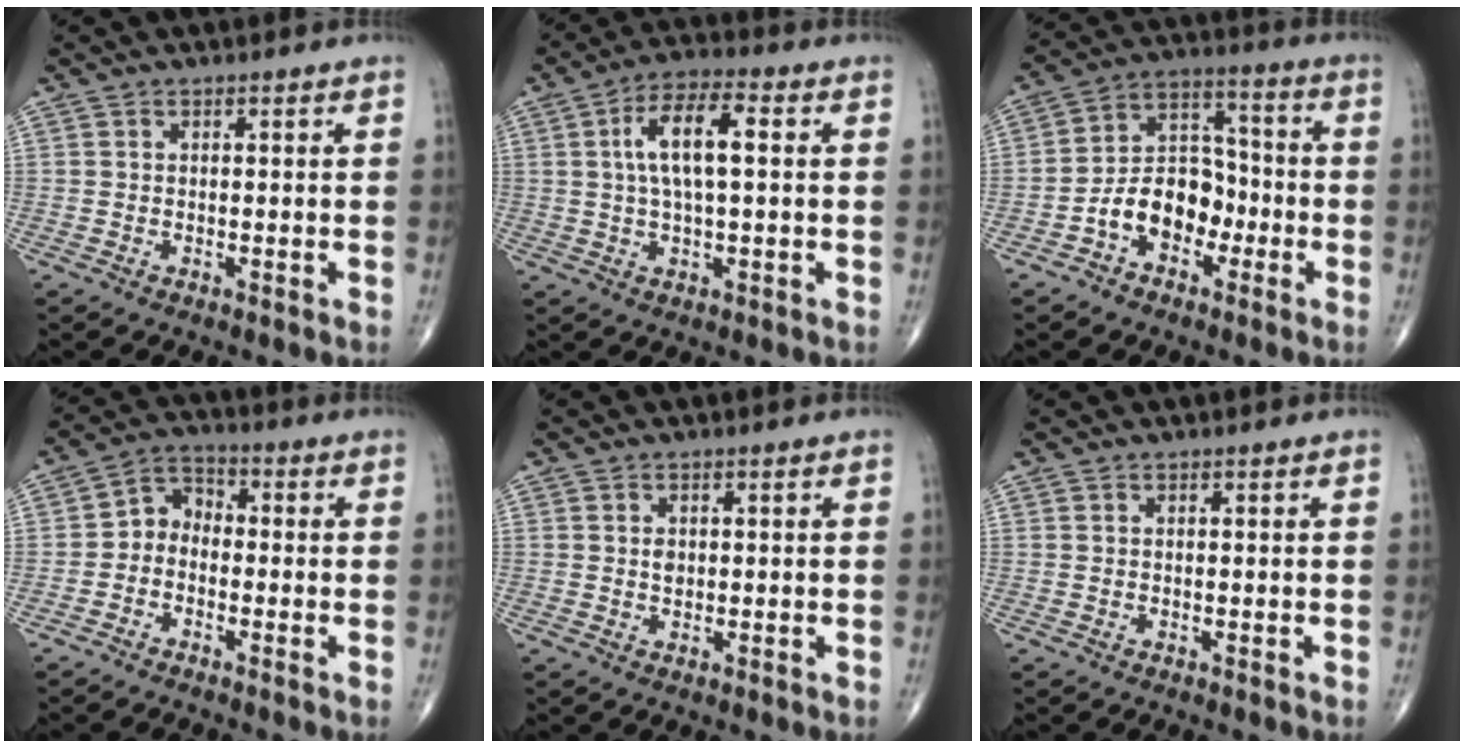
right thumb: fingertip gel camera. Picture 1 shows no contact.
{"total": 9.7, "force": [1.6, 3.5, 9.0], "torque": [-0.167, 0.019, 0.022]}
{"total": 11.2, "force": [-4.0, 7.8, 7.0], "torque": [-0.086, 0.050, -0.080]}
{"total": 5.2, "force": [-1.4, 4.0, 2.9], "torque": [-0.026, 0.027, -0.046]}
{"total": 1.4, "force": [0.1, 1.0, 0.9], "torque": [-0.010, 0.000, 0.004]}
{"total": 0.0}